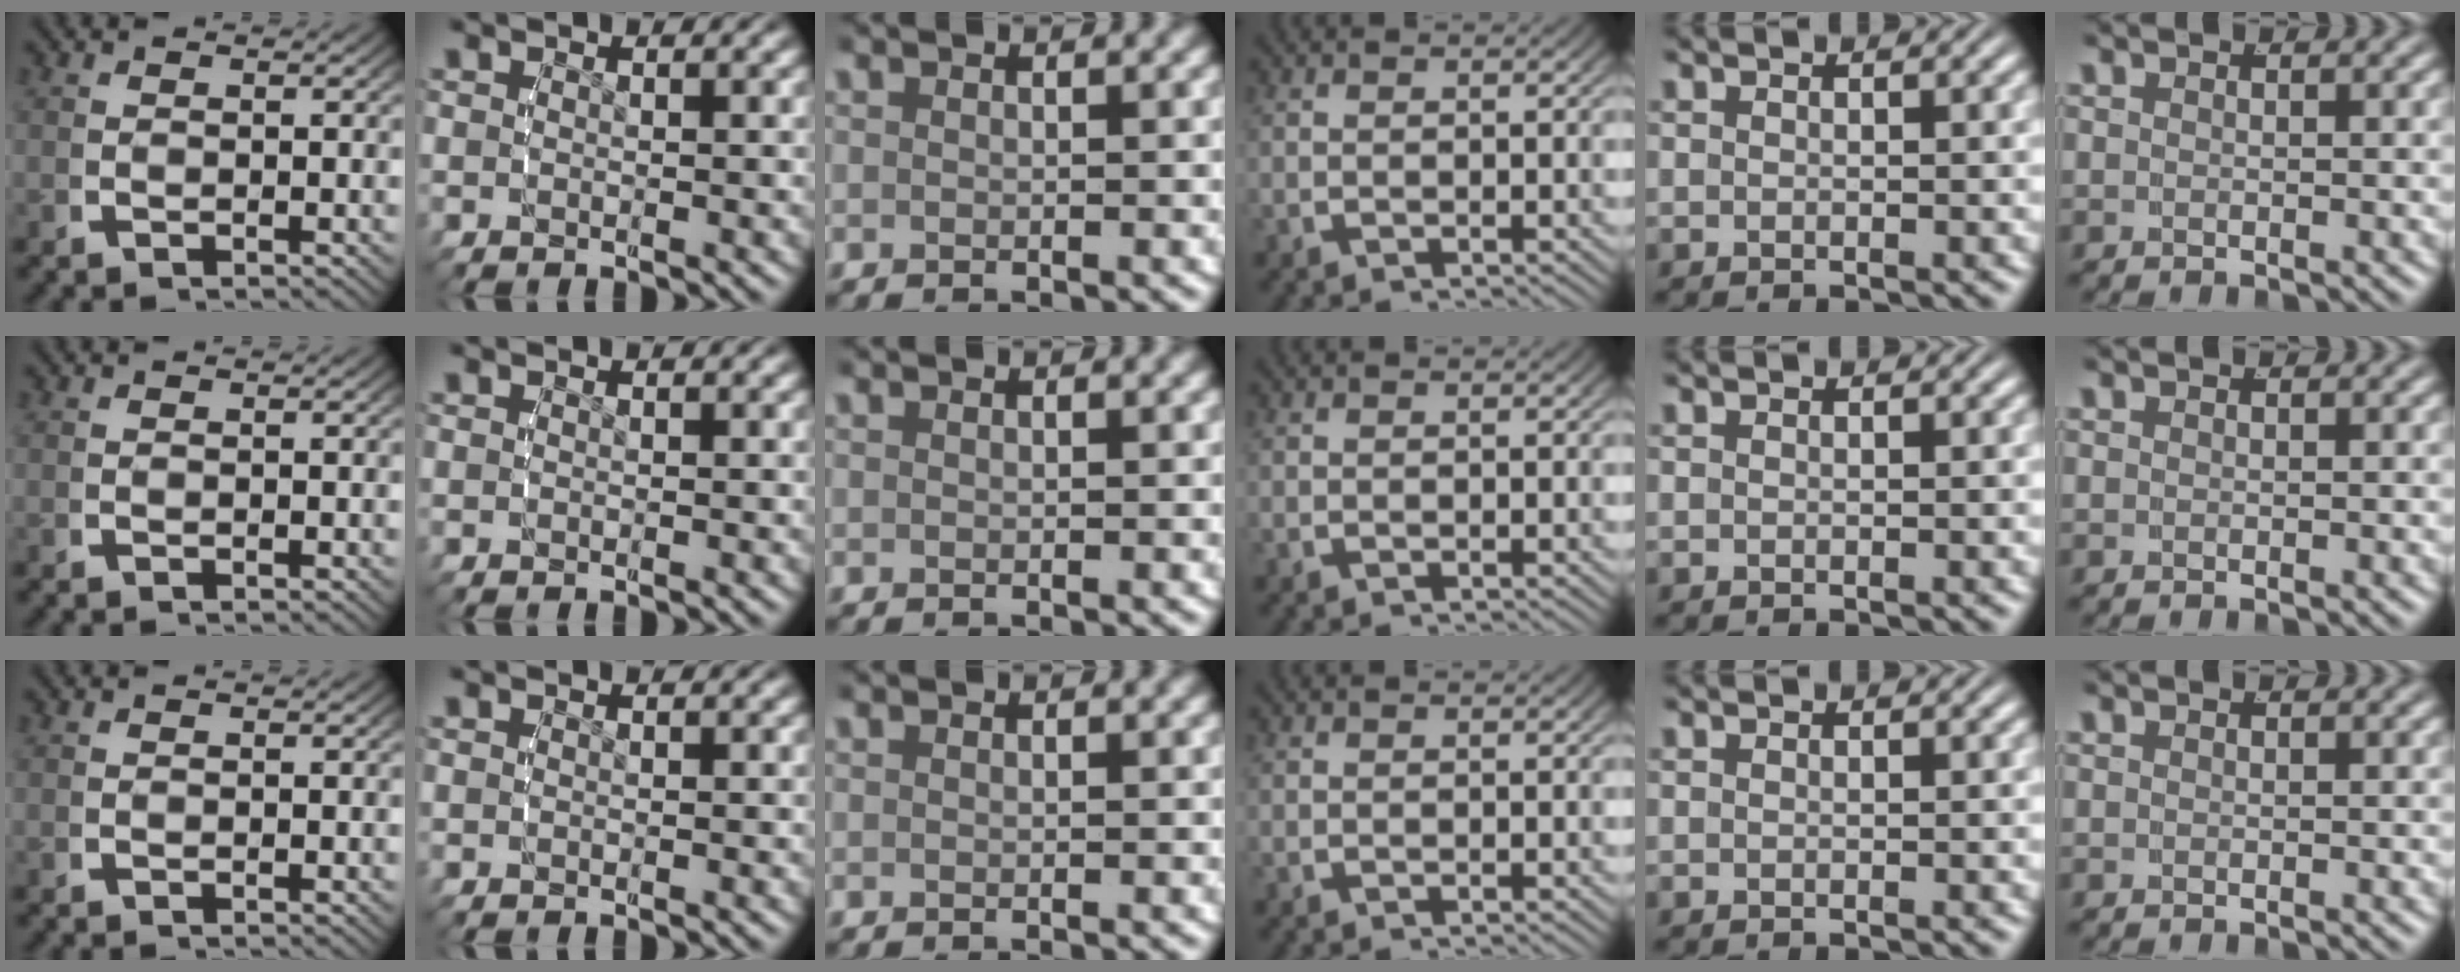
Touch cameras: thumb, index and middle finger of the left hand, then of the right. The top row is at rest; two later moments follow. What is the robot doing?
{"motion": "lift_and_place", "object": "condiment"}